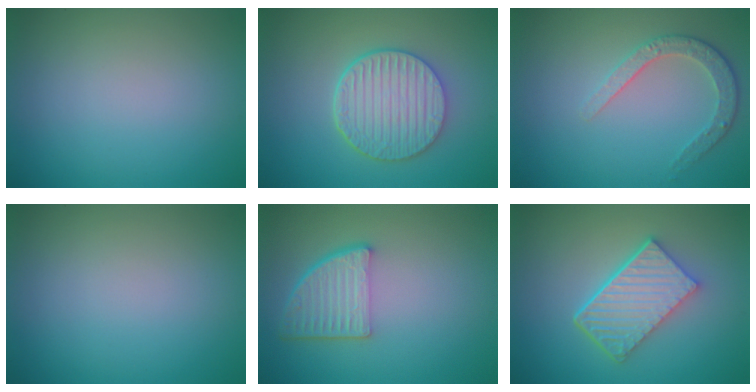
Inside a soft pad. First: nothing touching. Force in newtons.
{"total": 6.0, "press": 4.7, "slide": 3.6}
{"total": 2.6, "press": 2.5, "slide": 1.0}
{"total": 0.0}
{"total": 4.5, "press": 3.3, "slide": 3.1}
{"total": 6.1, "press": 4.3, "slide": 4.2}